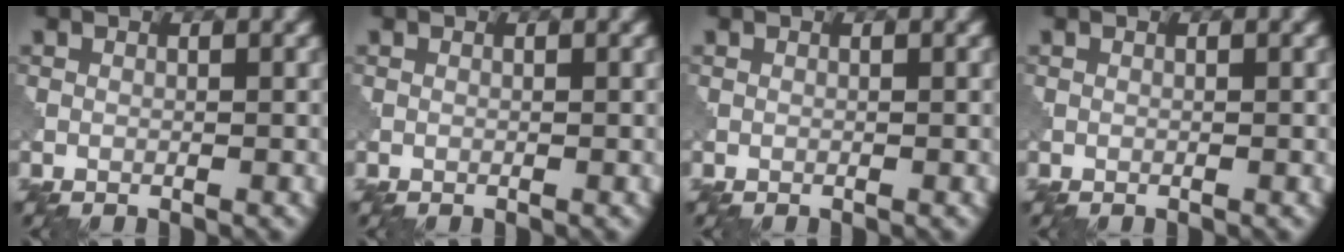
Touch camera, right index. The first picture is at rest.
{"total": 0.0}
{"total": 0.0}
{"total": 0.0}